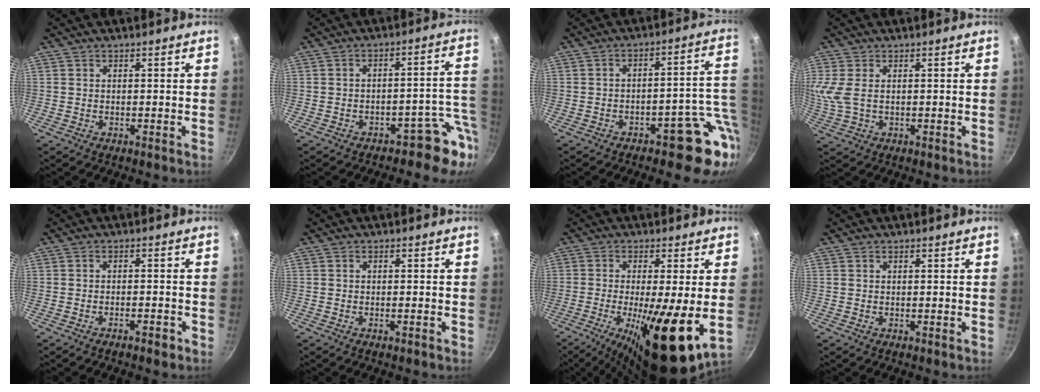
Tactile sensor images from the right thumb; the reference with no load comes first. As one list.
[{"total": 6.6, "force": [-4.4, 3.3, 3.6], "torque": [0.017, 0.055, -0.065]}, {"total": 12.0, "force": [-4.9, 5.4, 9.5], "torque": [-0.047, 0.045, -0.061]}, {"total": 5.1, "force": [0.9, 2.8, 4.1], "torque": [-0.095, 0.000, 0.021]}, {"total": 2.3, "force": [-1.7, 0.6, 1.5], "torque": [-0.022, 0.018, -0.023]}, {"total": 0.8, "force": [-0.5, 0.0, 0.6], "torque": [-0.019, 0.006, -0.010]}, {"total": 16.9, "force": [-3.2, 3.8, 16.2], "torque": [-0.269, -0.017, -0.046]}, {"total": 0.0}]